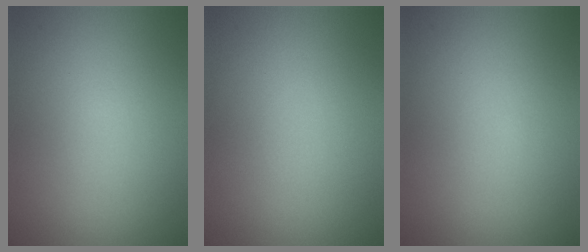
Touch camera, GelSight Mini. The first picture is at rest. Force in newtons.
{"total": 0.0}
{"total": 0.0}